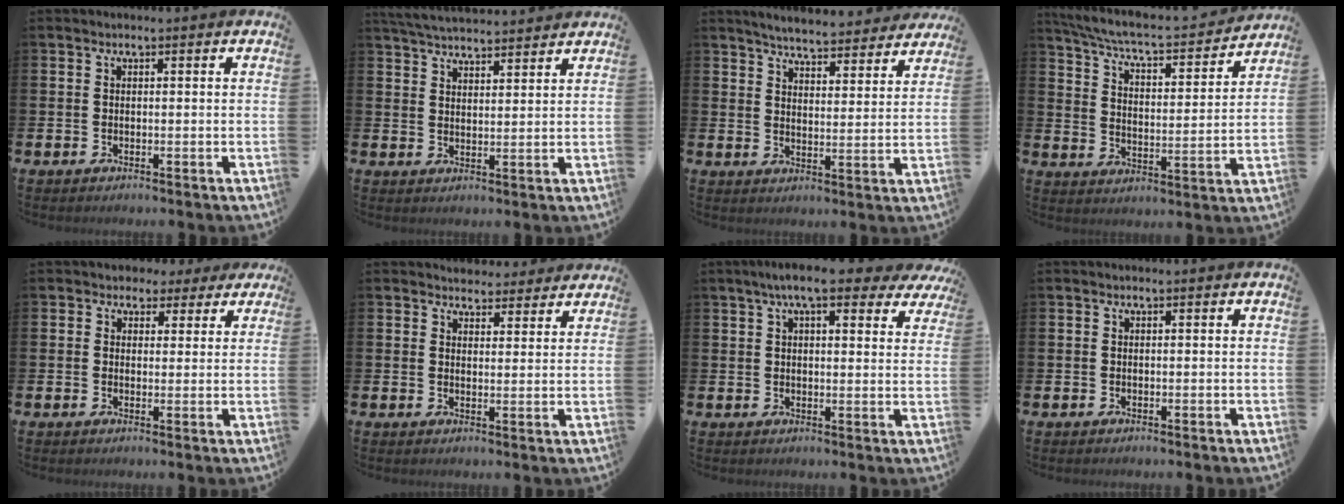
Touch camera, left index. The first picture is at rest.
{"total": 4.6, "force": [4.6, 0.2, 0.4], "torque": [-0.029, -0.021, 0.085]}
{"total": 5.4, "force": [5.3, 0.5, 0.8], "torque": [-0.028, -0.039, 0.090]}
{"total": 6.4, "force": [5.8, 1.0, 2.5], "torque": [-0.081, -0.044, 0.094]}
{"total": 2.9, "force": [2.0, 2.2, 0.0], "torque": [-0.008, -0.004, 0.032]}
{"total": 3.8, "force": [3.6, 1.1, -0.3], "torque": [0.001, -0.019, 0.066]}
{"total": 7.2, "force": [5.7, 1.7, 4.1], "torque": [-0.073, -0.012, 0.098]}
{"total": 0.0}